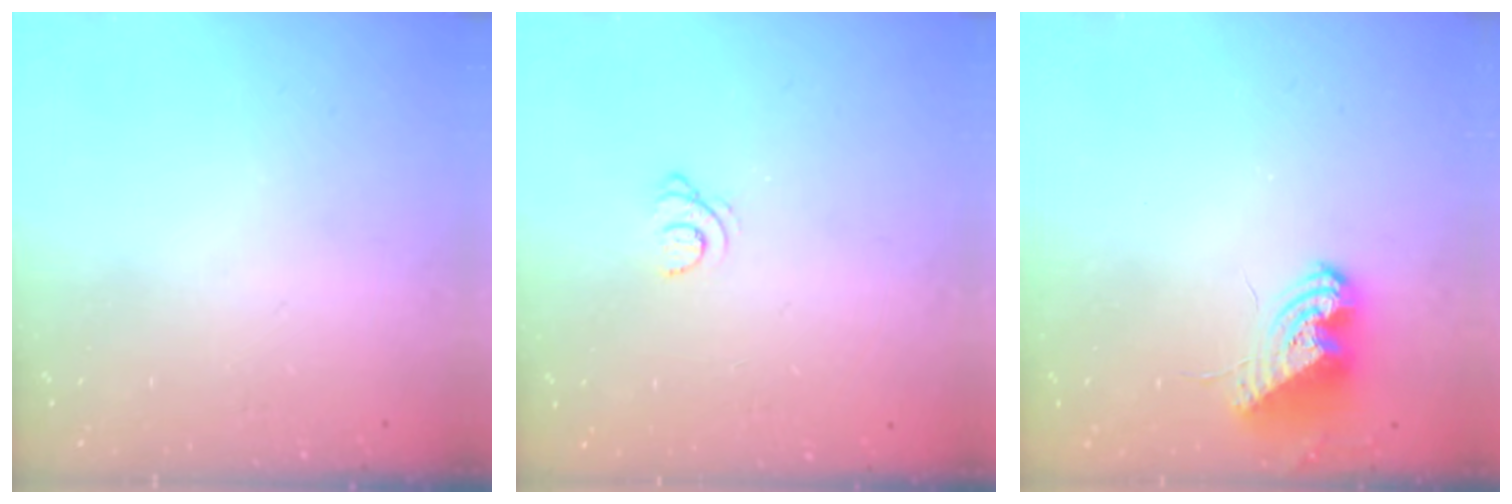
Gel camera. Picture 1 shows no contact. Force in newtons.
{"total": 3.8, "press": 3.8, "slide": 0.4}
{"total": 8.6, "press": 8.6, "slide": 0.9}